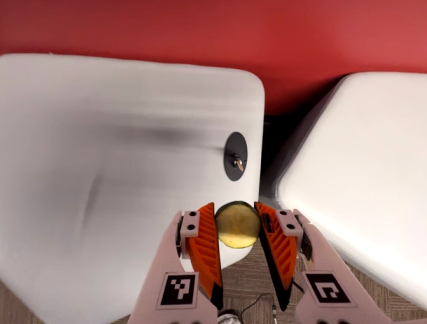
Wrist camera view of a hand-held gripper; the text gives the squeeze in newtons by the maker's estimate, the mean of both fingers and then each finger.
{"total": 11.1, "left": 11.1, "right": 11.1}